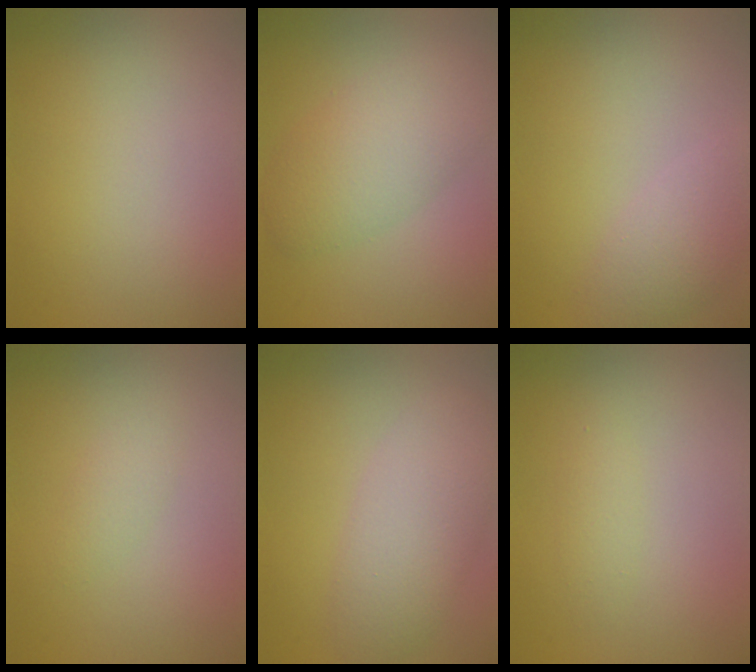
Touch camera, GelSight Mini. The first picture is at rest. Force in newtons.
{"total": 5.0, "press": 5.0, "slide": 0.4}
{"total": 3.0, "press": 2.9, "slide": 0.4}
{"total": 1.1, "press": 1.1, "slide": 0.0}
{"total": 4.6, "press": 4.6, "slide": 0.0}
{"total": 0.9, "press": 0.9, "slide": 0.0}